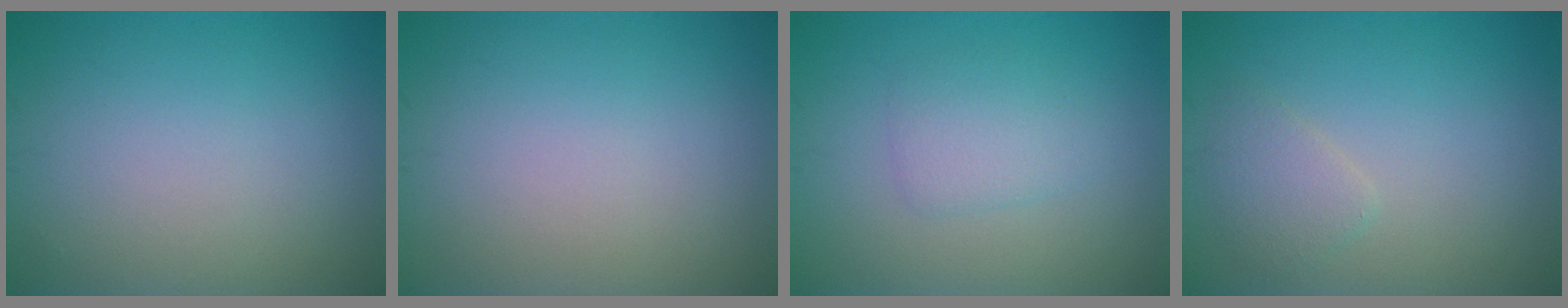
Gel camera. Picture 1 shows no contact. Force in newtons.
{"total": 0.0}
{"total": 2.3, "press": 2.3, "slide": 0.0}
{"total": 1.7, "press": 1.7, "slide": 0.2}